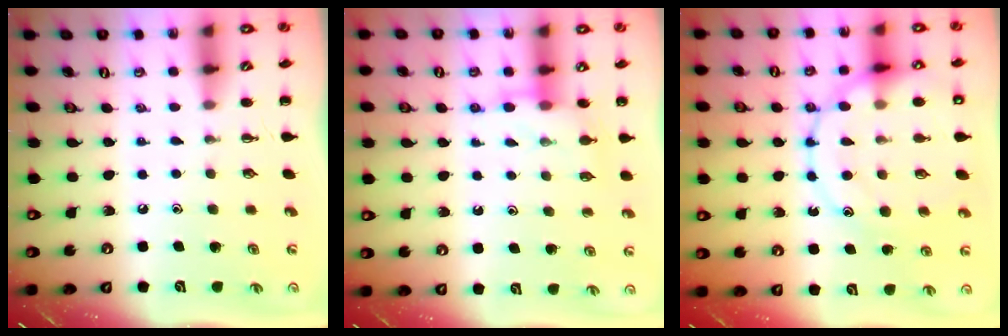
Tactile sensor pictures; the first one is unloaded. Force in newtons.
{"total": 7.9, "press": 7.8, "slide": 0.7}
{"total": 19.3, "press": 19.2, "slide": 2.0}